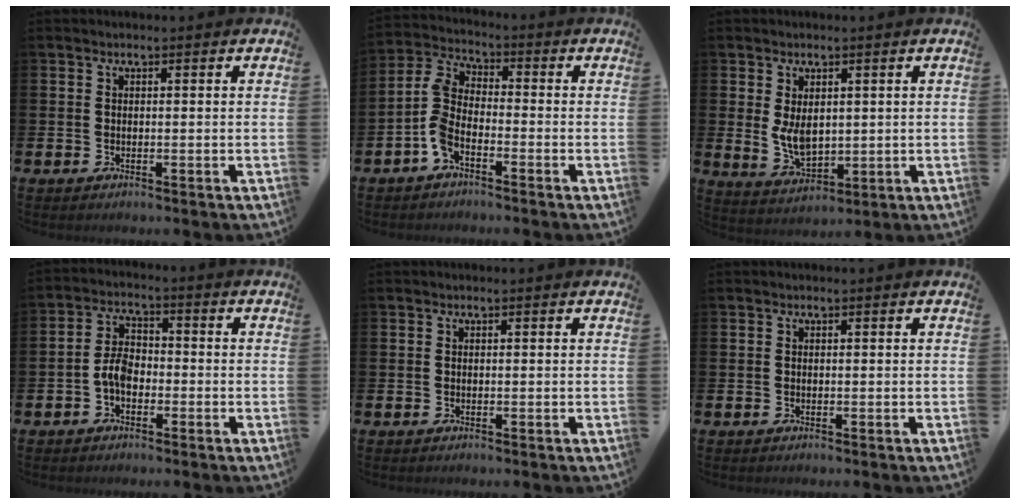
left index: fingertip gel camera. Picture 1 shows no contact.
{"total": 4.9, "force": [-2.2, 2.3, 3.8], "torque": [-0.095, -0.009, -0.052]}
{"total": 4.7, "force": [1.4, 2.8, 3.5], "torque": [-0.061, -0.008, 0.020]}
{"total": 4.4, "force": [-1.6, 2.6, 3.1], "torque": [-0.053, 0.005, -0.035]}
{"total": 0.0}
{"total": 0.0}